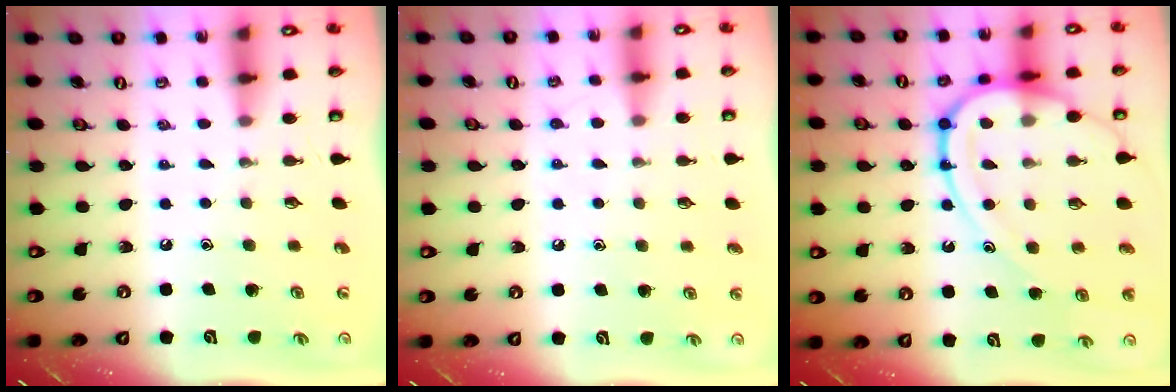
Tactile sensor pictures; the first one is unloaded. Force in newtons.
{"total": 5.4, "press": 5.4, "slide": 0.7}
{"total": 15.2, "press": 15.2, "slide": 1.0}